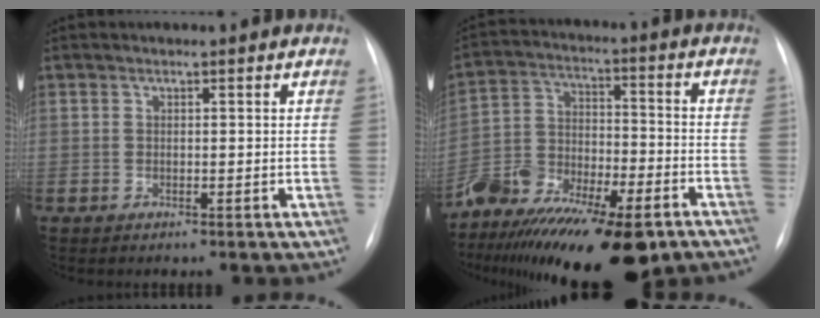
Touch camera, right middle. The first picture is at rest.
{"total": 21.3, "force": [-15.7, 6.5, 12.8], "torque": [-0.219, -0.008, -0.265]}